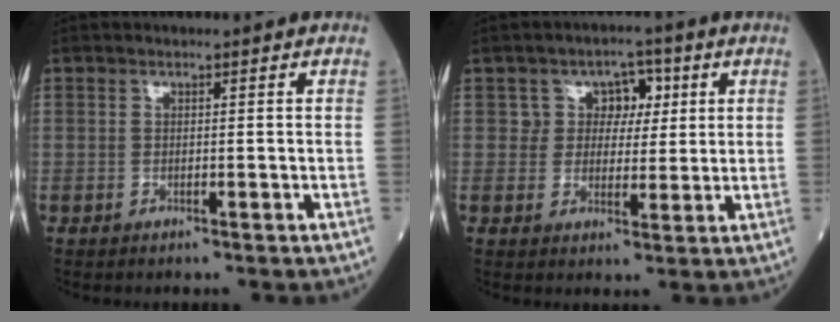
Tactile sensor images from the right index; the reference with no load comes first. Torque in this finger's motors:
{"motor_torque": [0.00, 0.05, 0.05, 0.02]}